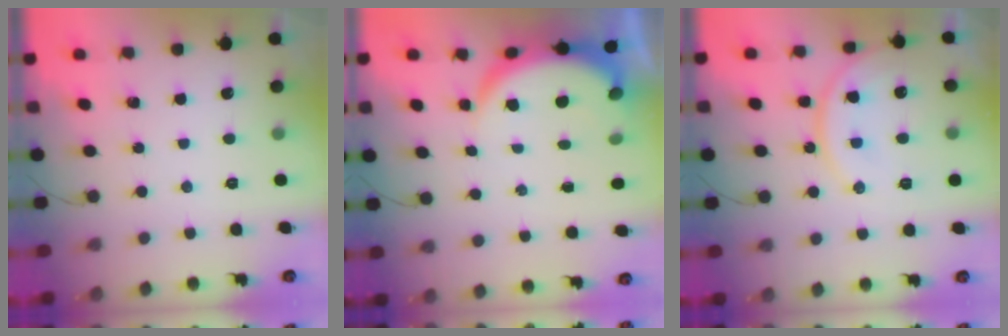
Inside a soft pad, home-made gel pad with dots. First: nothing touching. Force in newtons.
{"total": 6.2, "press": 6.2, "slide": 0.6}
{"total": 13.5, "press": 13.3, "slide": 1.8}